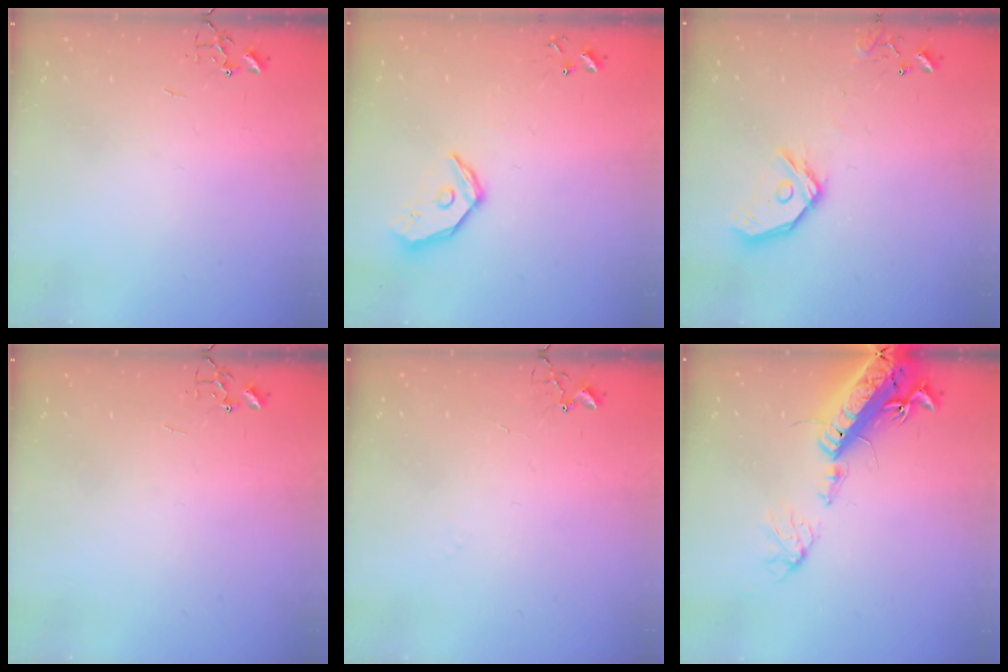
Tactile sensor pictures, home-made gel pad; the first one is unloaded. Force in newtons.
{"total": 12.3, "press": 12.1, "slide": 1.9}
{"total": 14.2, "press": 14.0, "slide": 2.3}
{"total": 0.0}
{"total": 4.9, "press": 4.9, "slide": 0.5}
{"total": 20.3, "press": 19.8, "slide": 4.4}